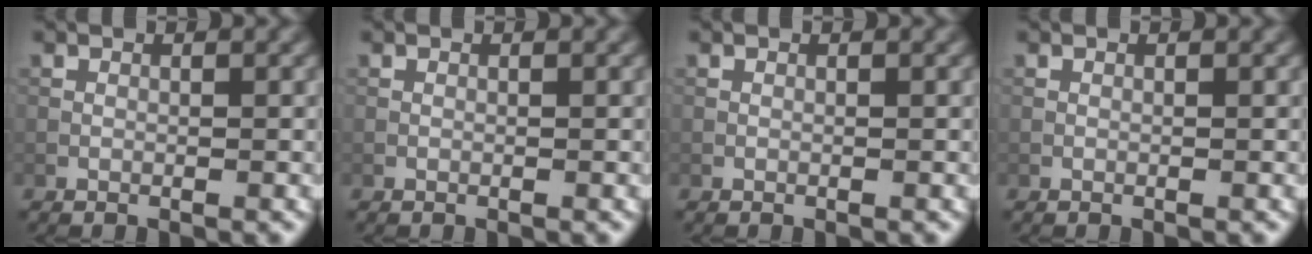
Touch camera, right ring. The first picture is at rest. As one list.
[{"total": 0.0}, {"total": 0.0}, {"total": 0.0}]